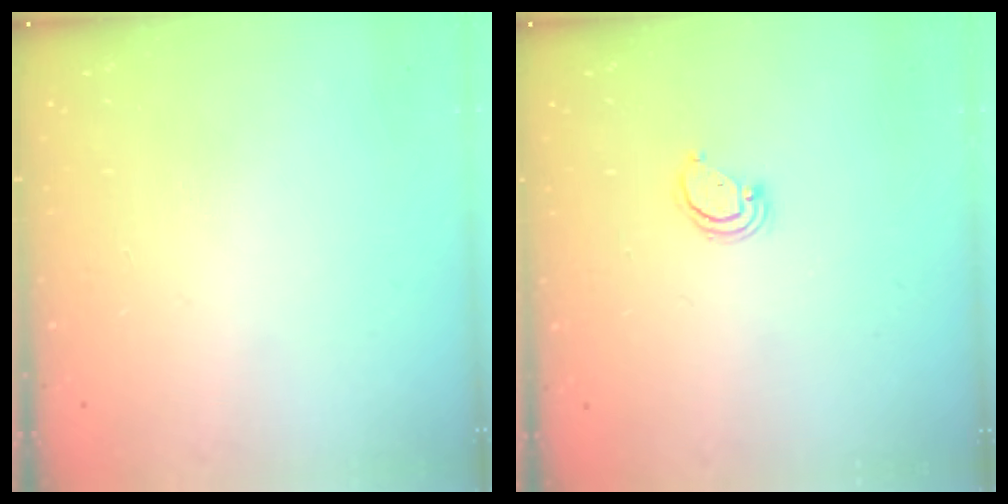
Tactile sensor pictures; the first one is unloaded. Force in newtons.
{"total": 2.8, "press": 2.8, "slide": 0.2}